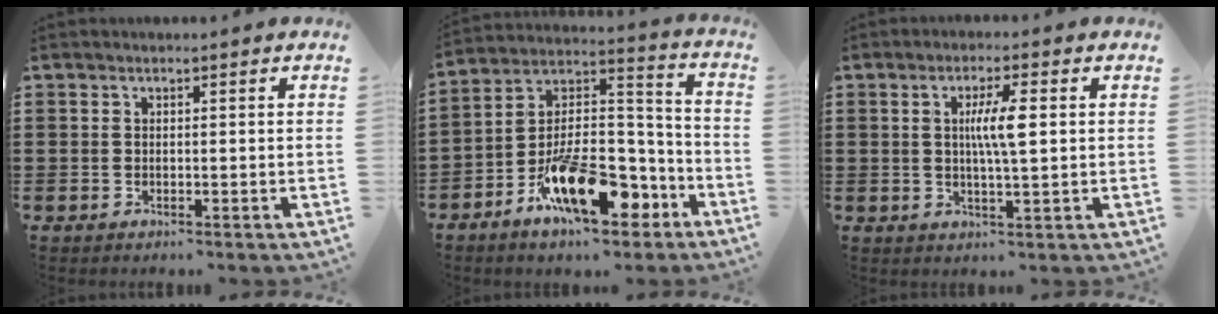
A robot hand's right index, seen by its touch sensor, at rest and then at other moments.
{"total": 15.0, "force": [-8.4, 6.9, 10.2], "torque": [-0.161, 0.032, -0.147]}
{"total": 5.2, "force": [0.8, 0.7, 5.1], "torque": [-0.097, 0.002, 0.010]}